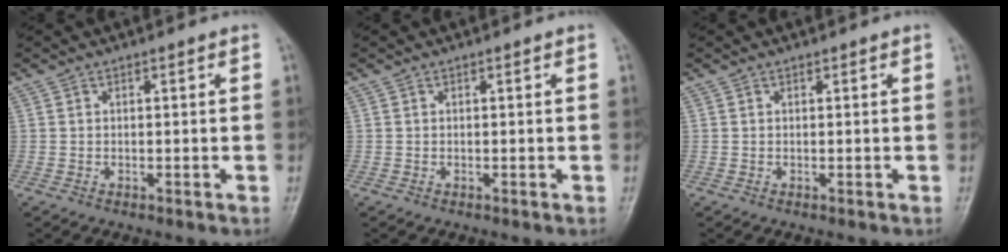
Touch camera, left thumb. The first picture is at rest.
{"total": 0.0}
{"total": 0.0}